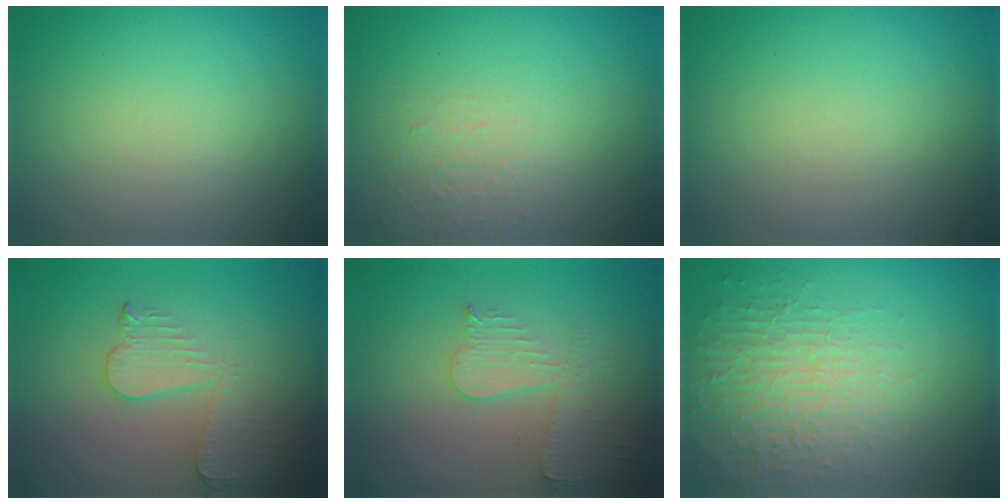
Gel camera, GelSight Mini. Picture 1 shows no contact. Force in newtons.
{"total": 1.8, "press": 1.8, "slide": 0.4}
{"total": 0.0}
{"total": 3.3, "press": 2.9, "slide": 1.4}
{"total": 3.9, "press": 3.7, "slide": 1.2}
{"total": 4.1, "press": 4.0, "slide": 0.8}